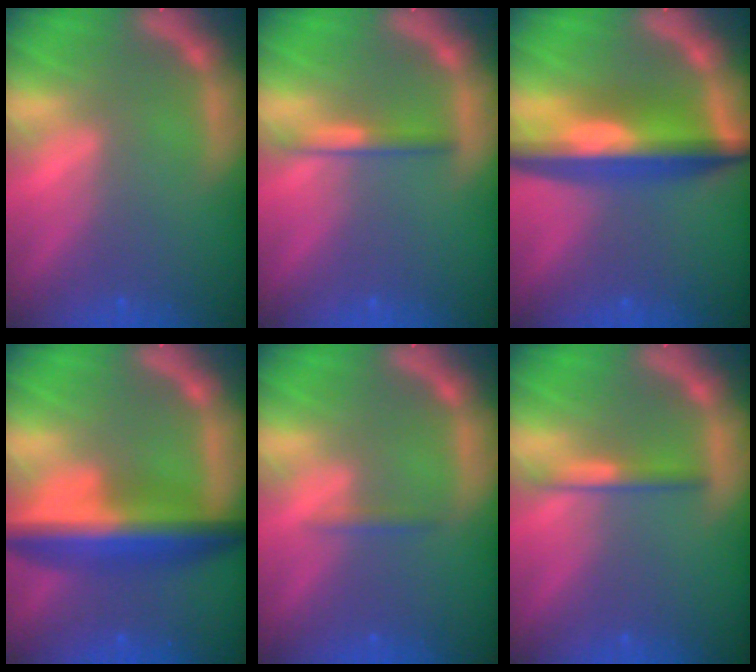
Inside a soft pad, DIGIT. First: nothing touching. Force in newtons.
{"total": 2.0}
{"total": 8.5}
{"total": 8.4}
{"total": 0.9}
{"total": 2.0}